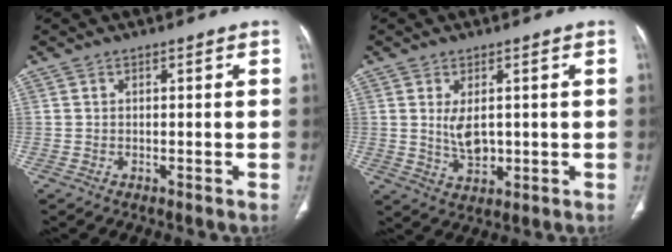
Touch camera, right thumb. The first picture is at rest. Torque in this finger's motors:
{"motor_torque": [-0.39, 0.24, -0.03, 0.44, -0.02]}